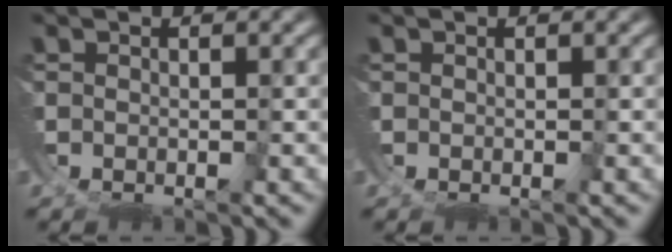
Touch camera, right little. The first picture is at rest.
{"total": 0.0}